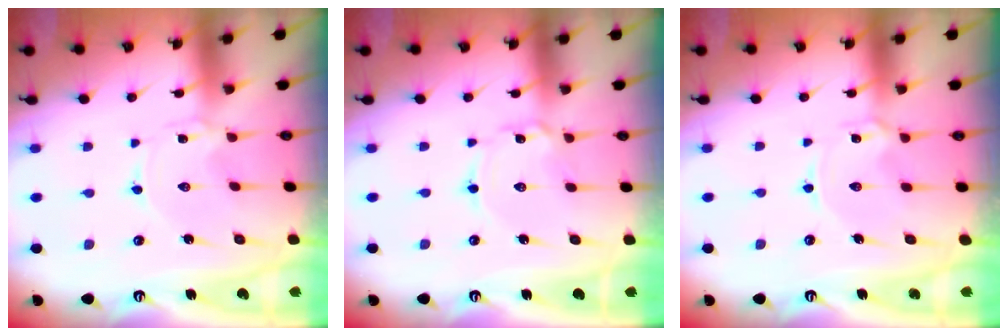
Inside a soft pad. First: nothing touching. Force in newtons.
{"total": 2.4, "press": 2.4, "slide": 0.1}
{"total": 2.4, "press": 2.4, "slide": 0.3}